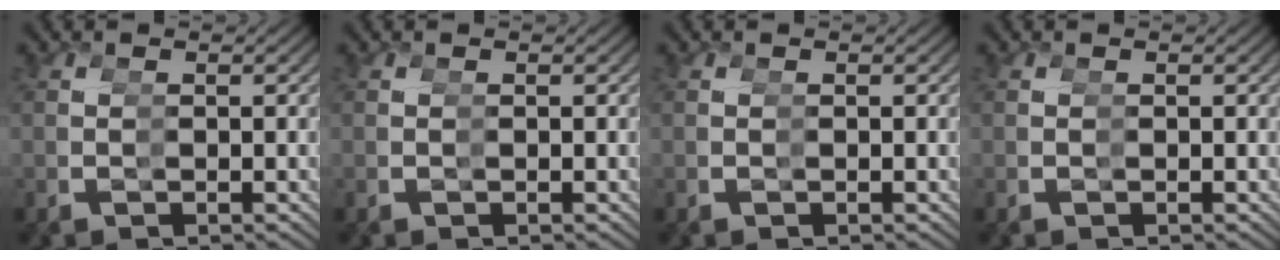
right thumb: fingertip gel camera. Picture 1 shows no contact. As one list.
[{"total": 0.0}, {"total": 0.0}, {"total": 0.0}]